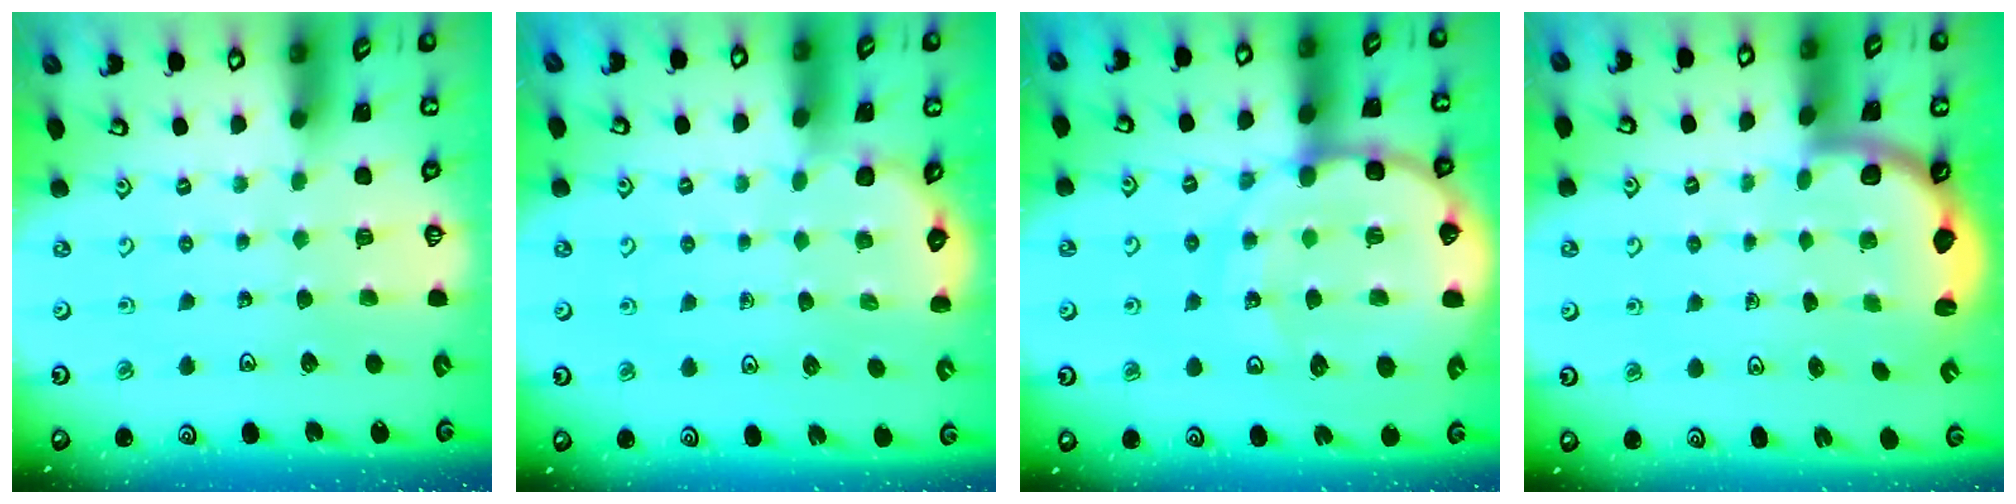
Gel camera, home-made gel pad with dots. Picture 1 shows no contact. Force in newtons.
{"total": 2.9, "press": 2.8, "slide": 0.7}
{"total": 19.5, "press": 19.1, "slide": 3.9}
{"total": 2.5, "press": 2.4, "slide": 0.7}